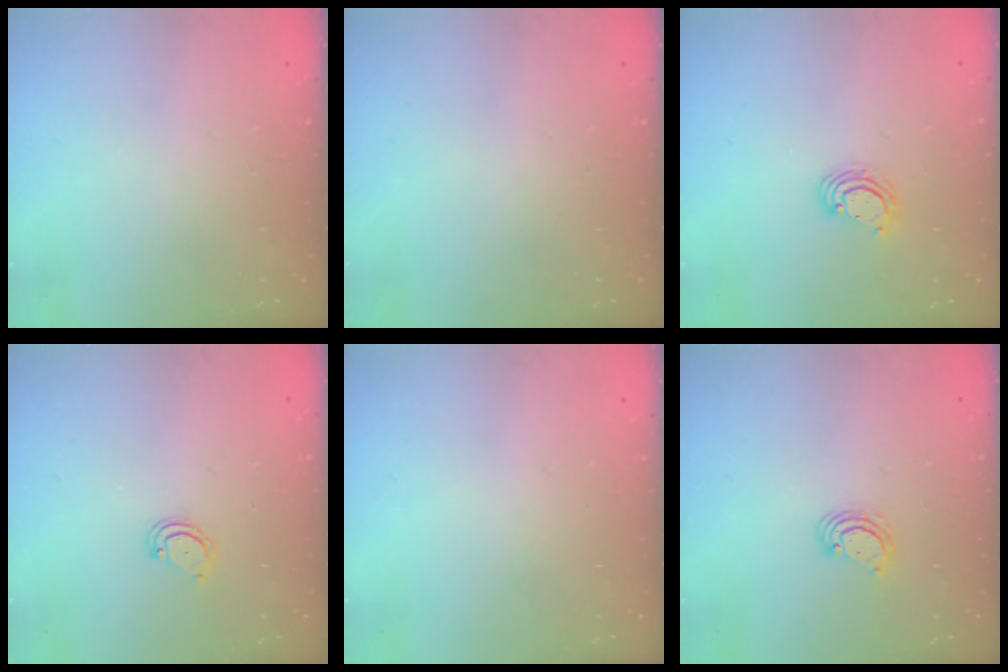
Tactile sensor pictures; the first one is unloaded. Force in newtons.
{"total": 0.0}
{"total": 3.7, "press": 3.7, "slide": 0.2}
{"total": 2.5, "press": 2.5, "slide": 0.2}
{"total": 0.0}
{"total": 3.6, "press": 3.6, "slide": 0.4}